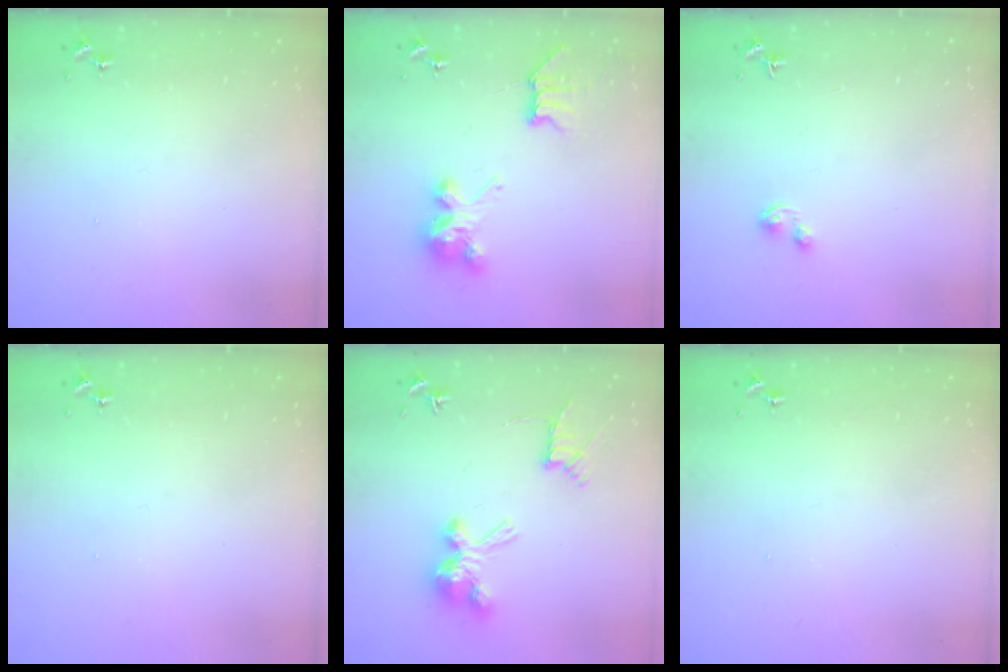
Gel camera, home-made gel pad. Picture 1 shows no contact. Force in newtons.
{"total": 7.7, "press": 7.7, "slide": 0.2}
{"total": 2.8, "press": 2.7, "slide": 0.4}
{"total": 0.0}
{"total": 11.6, "press": 11.5, "slide": 0.7}
{"total": 0.0}